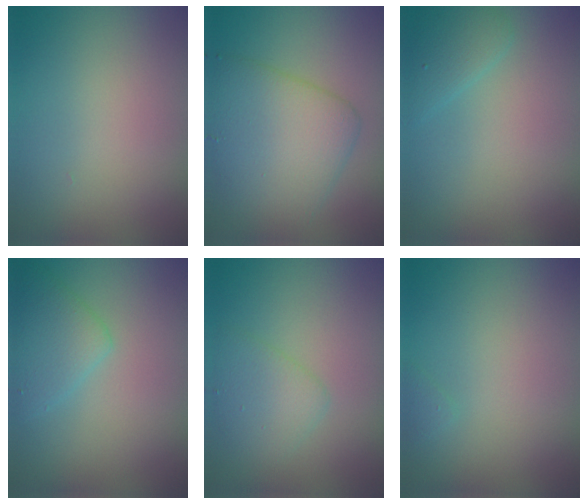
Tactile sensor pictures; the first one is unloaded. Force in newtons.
{"total": 6.4, "press": 6.3, "slide": 0.2}
{"total": 1.8, "press": 1.8, "slide": 0.1}
{"total": 2.8, "press": 2.8, "slide": 0.2}
{"total": 2.6, "press": 2.6, "slide": 0.1}
{"total": 0.6, "press": 0.6, "slide": 0.1}